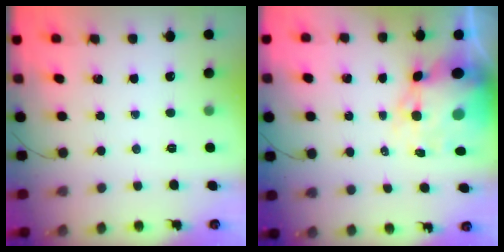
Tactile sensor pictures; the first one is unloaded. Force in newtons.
{"total": 12.2, "press": 11.8, "slide": 3.1}